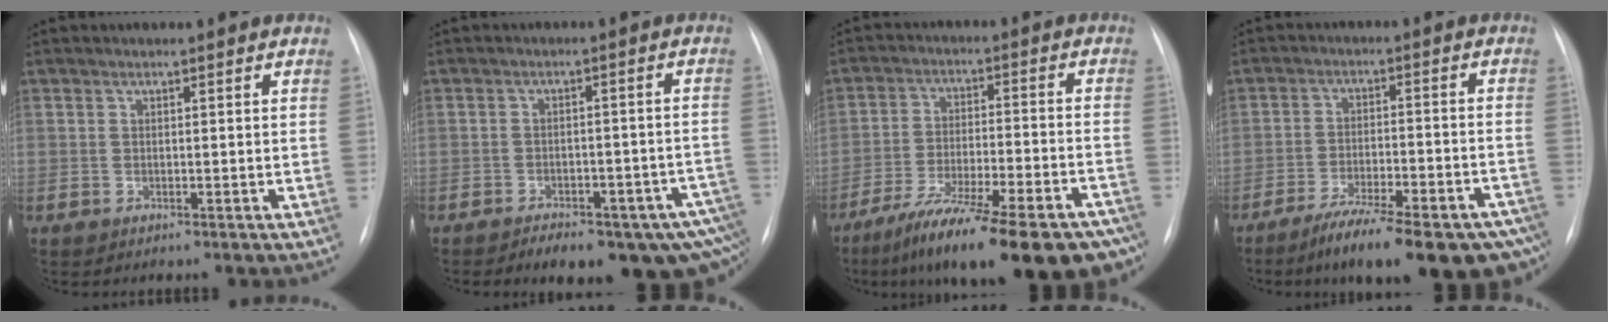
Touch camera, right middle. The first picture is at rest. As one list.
[{"total": 15.7, "force": [-11.1, 6.0, 9.3], "torque": [-0.074, 0.033, -0.133]}, {"total": 24.1, "force": [-17.8, 4.5, 15.5], "torque": [-0.188, -0.014, -0.265]}, {"total": 19.7, "force": [-14.5, 4.1, 12.7], "torque": [-0.132, 0.004, -0.208]}]